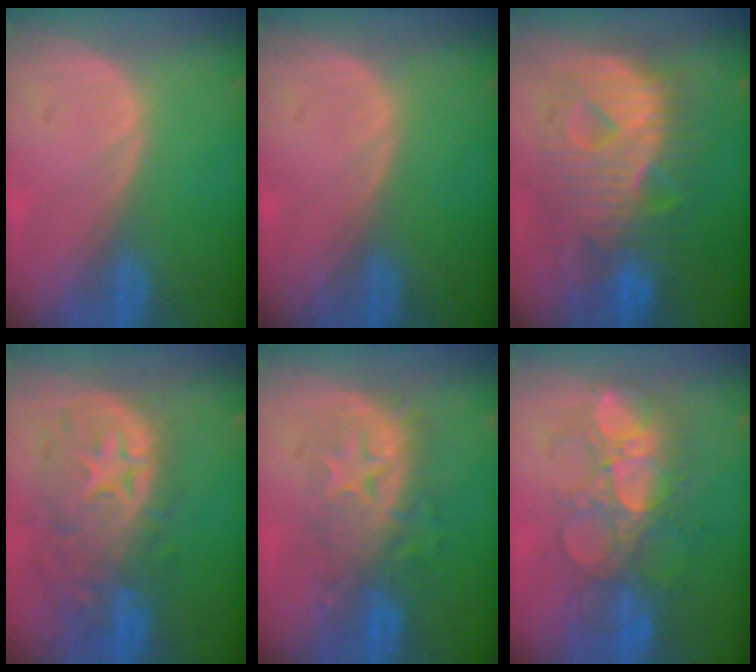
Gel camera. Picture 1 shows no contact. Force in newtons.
{"total": 0.0}
{"total": 12.4, "press": 12.4, "slide": 1.3}
{"total": 11.1, "press": 9.8, "slide": 5.1}
{"total": 8.3, "press": 8.0, "slide": 2.2}
{"total": 9.3, "press": 8.9, "slide": 2.6}